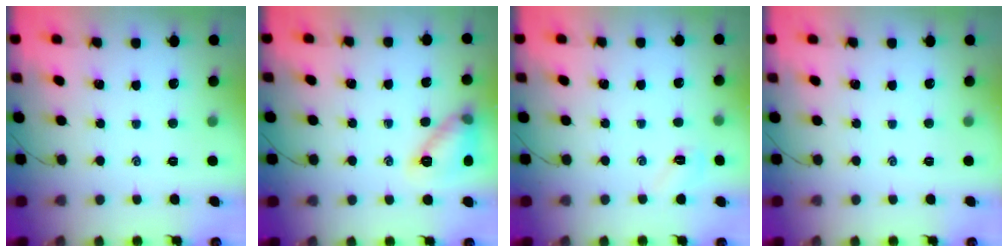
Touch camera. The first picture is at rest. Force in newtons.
{"total": 11.3, "press": 11.3, "slide": 0.4}
{"total": 4.1, "press": 3.9, "slide": 1.1}
{"total": 0.0}